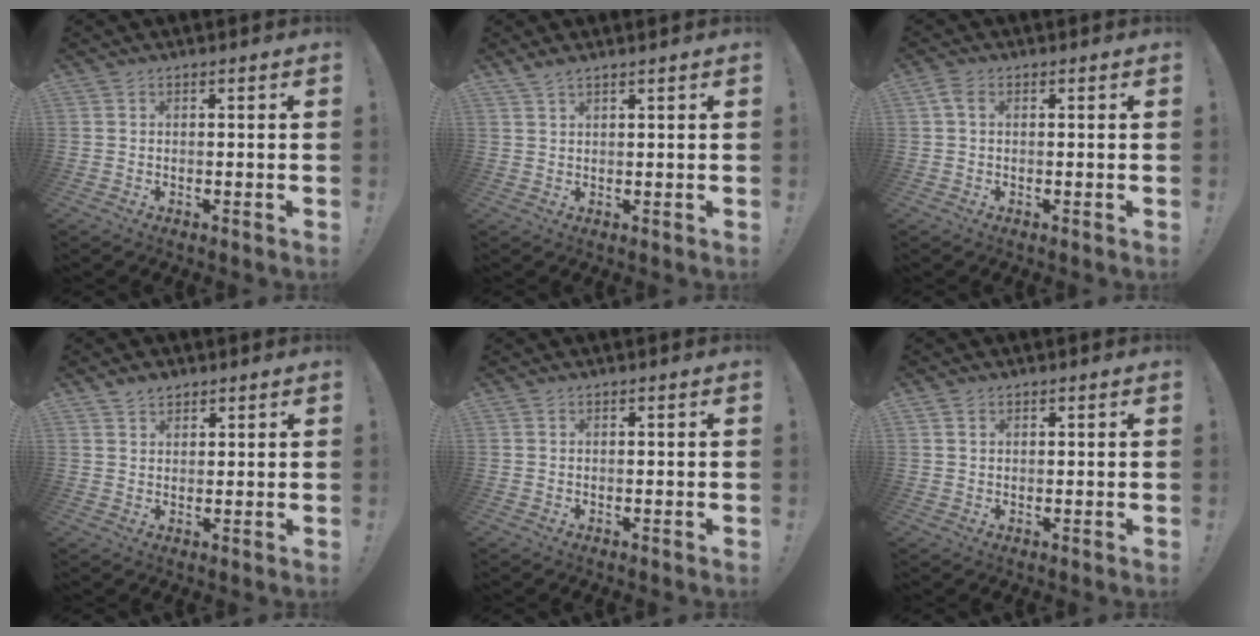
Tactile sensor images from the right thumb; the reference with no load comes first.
{"total": 2.1, "force": [1.8, 0.0, 1.1], "torque": [-0.030, -0.007, 0.034]}
{"total": 2.6, "force": [0.7, 1.6, 1.8], "torque": [-0.038, 0.006, 0.014]}
{"total": 3.0, "force": [2.4, 1.7, 0.7], "torque": [-0.008, -0.011, 0.043]}
{"total": 0.0}
{"total": 1.4, "force": [0.8, 1.0, 0.4], "torque": [-0.001, -0.002, 0.015]}